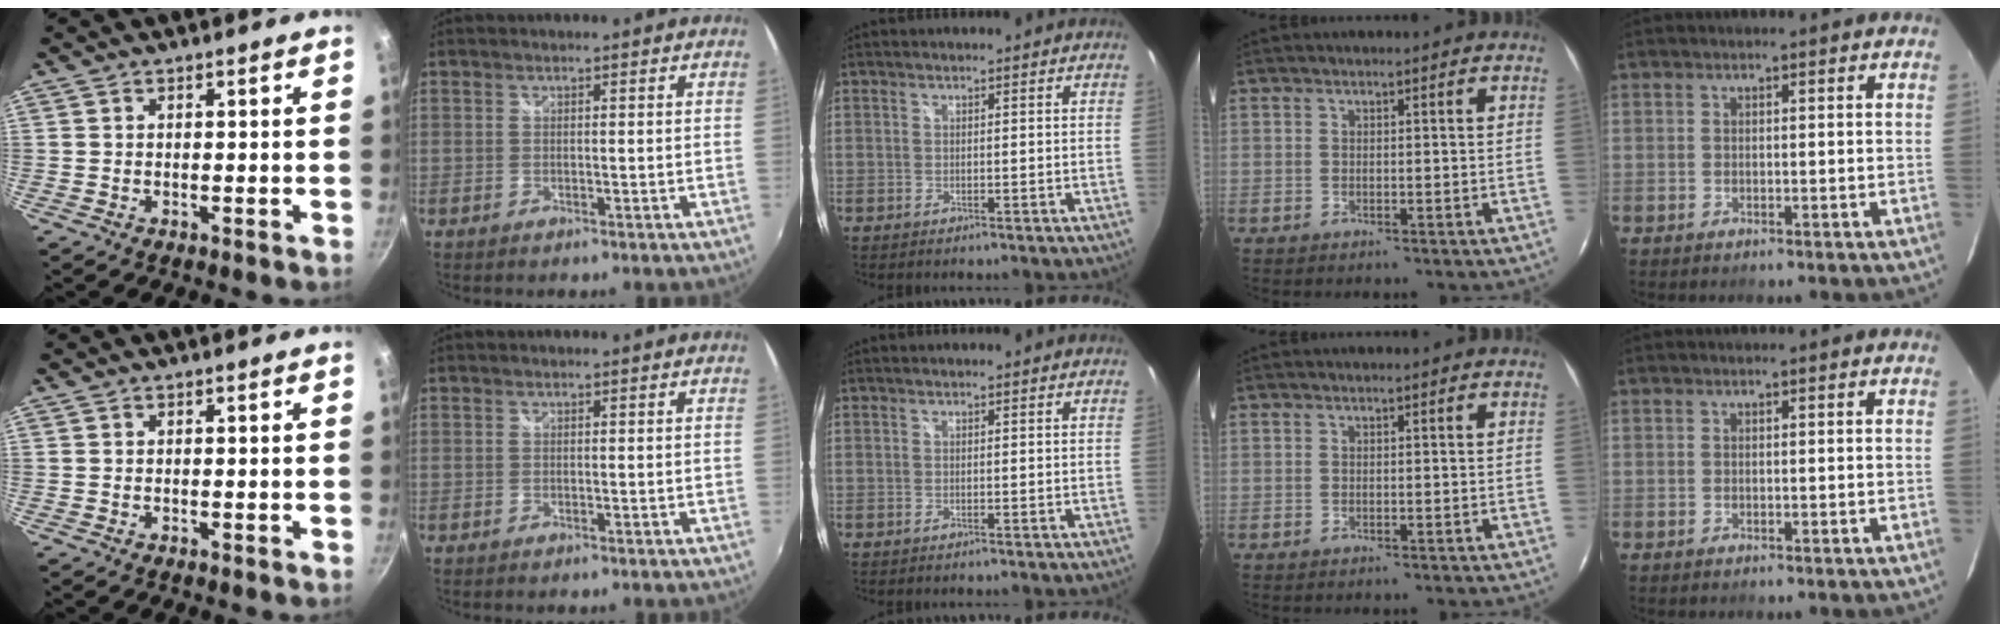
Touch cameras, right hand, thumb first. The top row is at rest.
{}